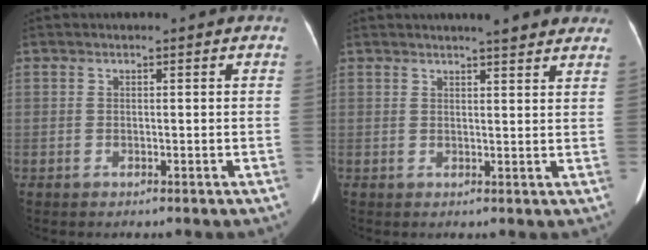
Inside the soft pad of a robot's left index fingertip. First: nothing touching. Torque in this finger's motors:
{"motor_torque": [0.20, -0.86, -0.27, 0.02]}